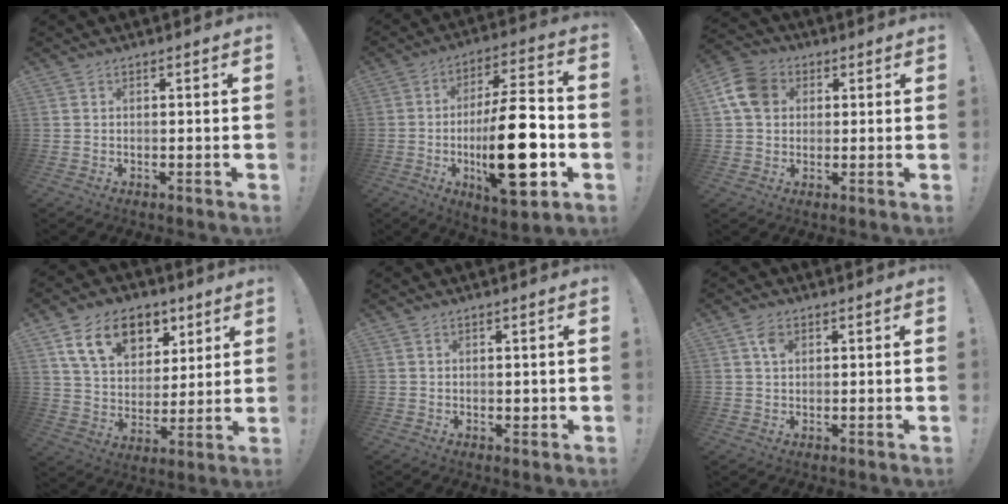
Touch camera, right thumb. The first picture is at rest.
{"total": 23.7, "force": [-4.7, 8.1, 21.8], "torque": [-0.358, 0.011, -0.070]}
{"total": 10.7, "force": [2.6, 8.4, 6.1], "torque": [-0.111, 0.005, 0.055]}
{"total": 15.9, "force": [8.6, 10.7, 8.1], "torque": [-0.129, -0.034, 0.161]}
{"total": 0.8, "force": [0.1, 0.6, 0.5], "torque": [-0.003, 0.000, 0.000]}
{"total": 3.7, "force": [1.5, 2.4, 2.3], "torque": [-0.032, -0.001, 0.026]}